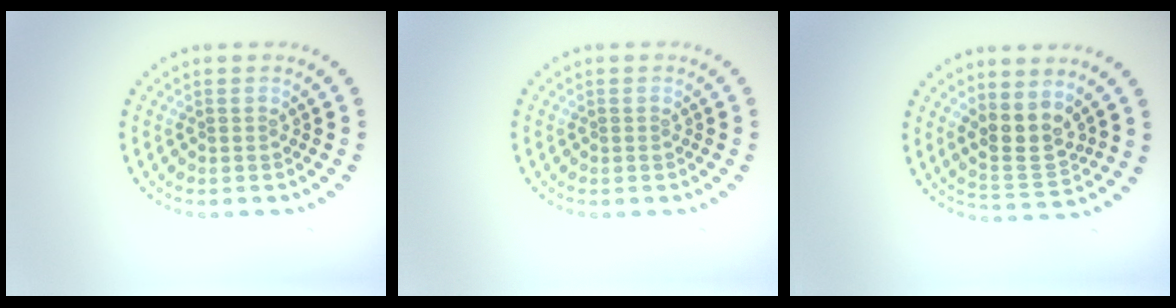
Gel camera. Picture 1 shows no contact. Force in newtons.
{"total": 0.0}
{"total": 3.2, "press": 2.9, "slide": 1.5}